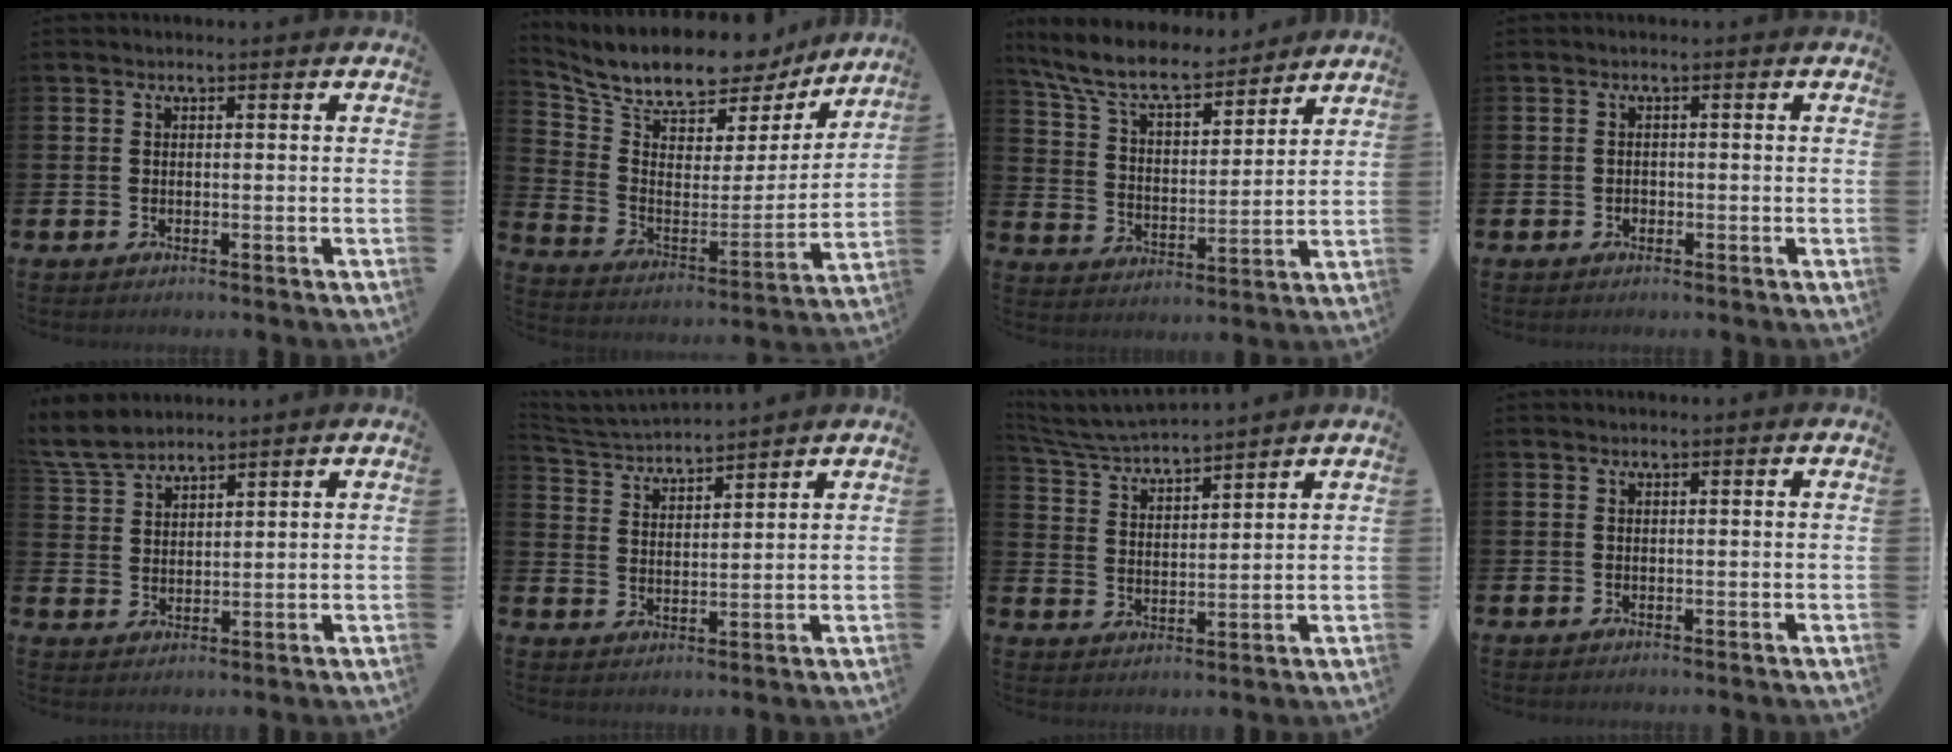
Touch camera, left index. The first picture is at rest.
{"total": 10.9, "force": [9.8, 3.8, 3.1], "torque": [-0.102, -0.068, 0.167]}
{"total": 9.5, "force": [8.4, 2.5, 3.5], "torque": [-0.107, -0.047, 0.150]}
{"total": 0.7, "force": [-0.4, 0.6, 0.2], "torque": [-0.011, 0.007, -0.007]}
{"total": 5.4, "force": [5.1, 1.2, 1.2], "torque": [-0.046, -0.015, 0.096]}
{"total": 4.0, "force": [4.0, 0.2, 0.1], "torque": [-0.024, -0.028, 0.067]}
{"total": 5.4, "force": [5.3, 0.0, 0.8], "torque": [-0.041, -0.035, 0.092]}
{"total": 0.0}